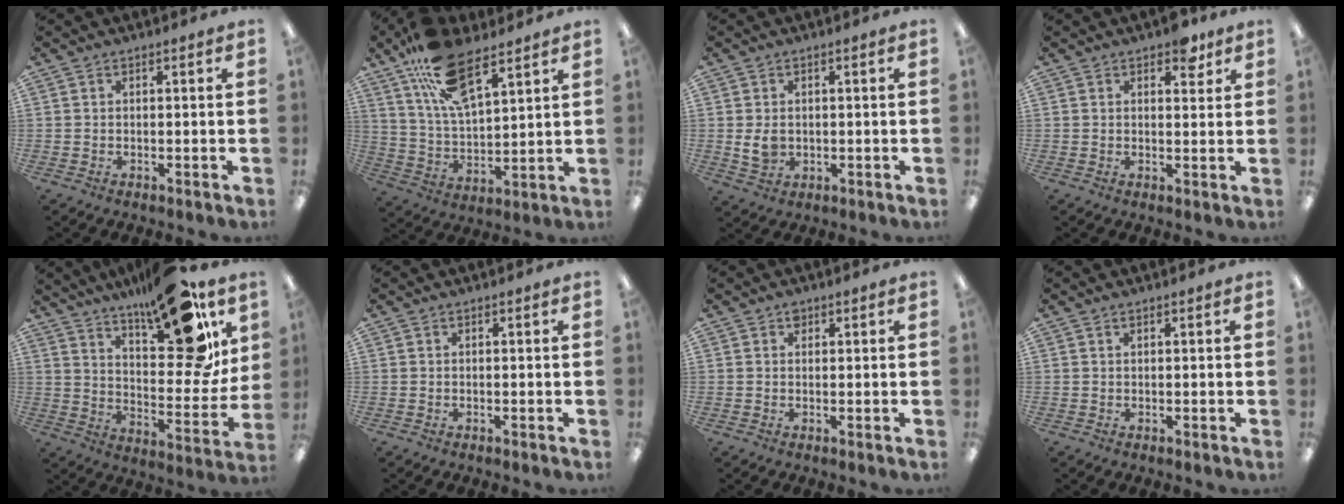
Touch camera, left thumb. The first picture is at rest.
{"total": 16.2, "force": [10.7, 6.6, 10.3], "torque": [-0.188, -0.042, 0.190]}
{"total": 4.1, "force": [0.2, 3.1, 2.6], "torque": [-0.056, -0.004, 0.000]}
{"total": 4.8, "force": [3.2, 2.3, 2.7], "torque": [-0.019, -0.012, 0.050]}
{"total": 20.8, "force": [14.1, 7.7, 13.1], "torque": [-0.174, -0.103, 0.231]}
{"total": 0.0}
{"total": 1.3, "force": [0.9, 0.8, 0.6], "torque": [-0.004, -0.002, 0.014]}
{"total": 0.6, "force": [0.4, 0.2, 0.4], "torque": [-0.009, 0.001, 0.006]}